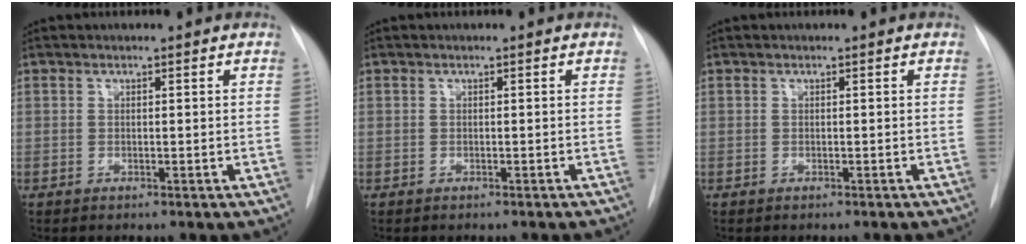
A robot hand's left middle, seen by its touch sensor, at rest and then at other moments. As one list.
[{"total": 1.7, "force": [-1.6, 0.0, 0.6], "torque": [-0.010, 0.000, -0.019]}, {"total": 1.0, "force": [-0.9, 0.0, 0.4], "torque": [-0.005, 0.001, -0.013]}]